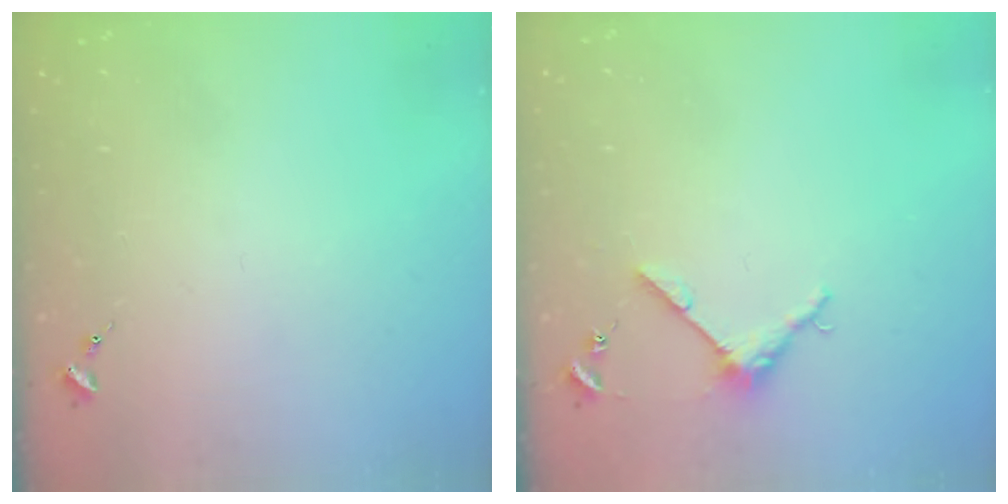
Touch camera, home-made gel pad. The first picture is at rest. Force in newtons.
{"total": 4.0, "press": 4.0, "slide": 0.4}